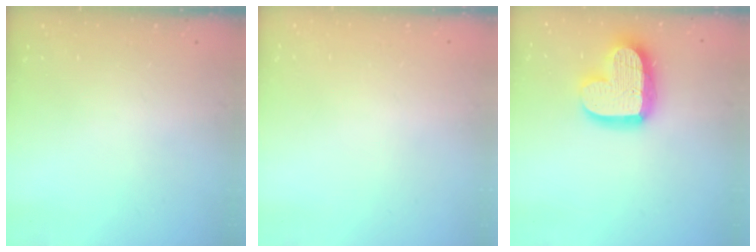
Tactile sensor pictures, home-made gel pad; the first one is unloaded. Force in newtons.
{"total": 0.0}
{"total": 17.0, "press": 16.9, "slide": 1.4}